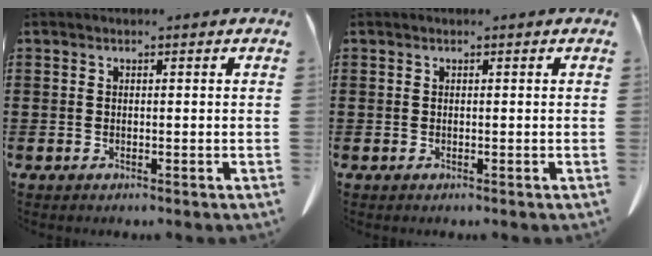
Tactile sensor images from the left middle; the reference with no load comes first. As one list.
[{"total": 0.0}]